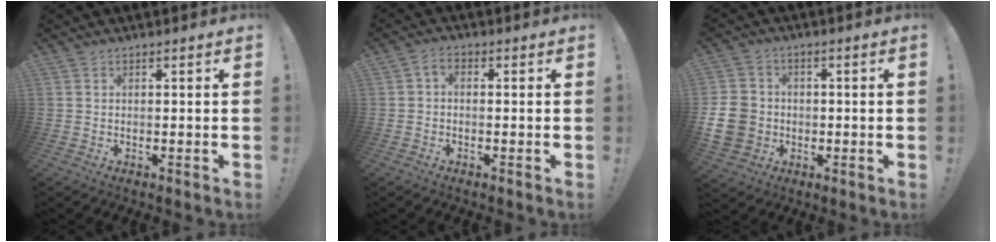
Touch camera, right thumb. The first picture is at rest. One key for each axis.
{"total": 2.1, "fx": -0.8, "fy": 1.1, "fz": 1.6, "tx": -0.025, "ty": 0.006, "tz": -0.015}
{"total": 11.6, "fx": -2.1, "fy": 10.1, "fz": 5.3, "tx": -0.109, "ty": 0.022, "tz": -0.032}